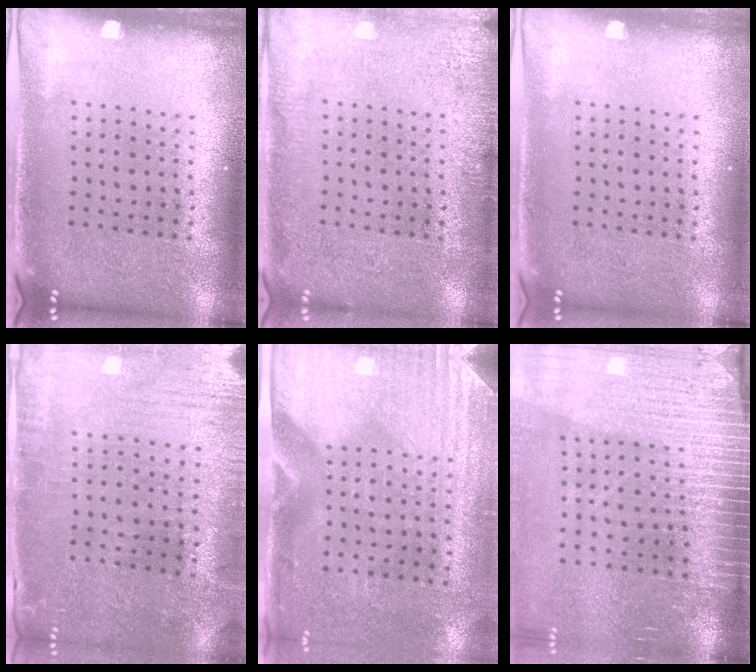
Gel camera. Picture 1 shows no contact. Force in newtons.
{"total": 2.8, "press": 2.8, "slide": 0.3}
{"total": 0.0}
{"total": 0.5, "press": 0.3, "slide": 0.4}
{"total": 2.9, "press": 2.5, "slide": 1.5}
{"total": 3.7, "press": 3.3, "slide": 1.6}